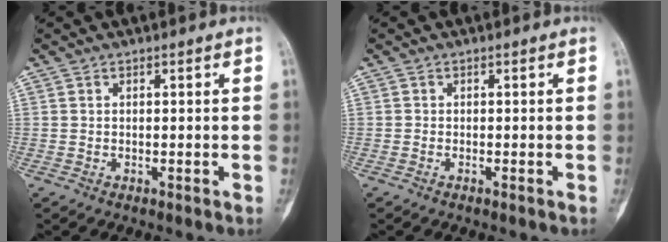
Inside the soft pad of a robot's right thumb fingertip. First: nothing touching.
{"total": 0.0}